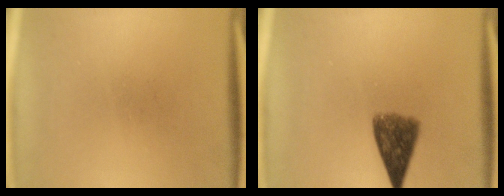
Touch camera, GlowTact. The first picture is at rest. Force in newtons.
{"total": 6.6}